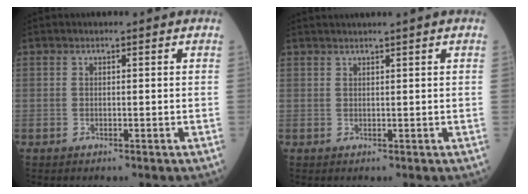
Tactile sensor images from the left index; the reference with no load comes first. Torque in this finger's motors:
{"motor_torque": [1.07, -1.07, 0.11, 0.08]}